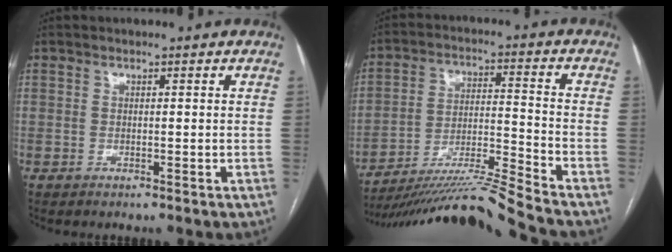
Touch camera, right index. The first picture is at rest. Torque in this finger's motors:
{"motor_torque": [-0.20, -1.03, 0.36, 0.11]}